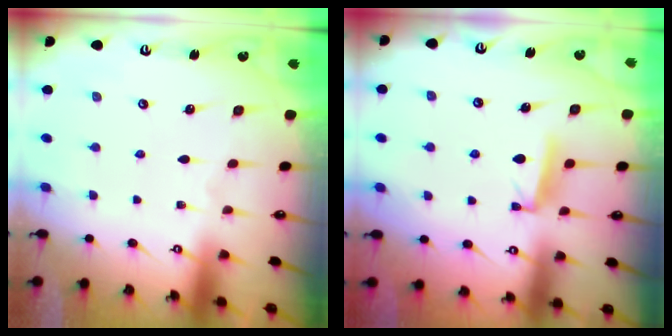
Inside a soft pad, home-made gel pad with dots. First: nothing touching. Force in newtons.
{"total": 5.7, "press": 5.6, "slide": 0.8}